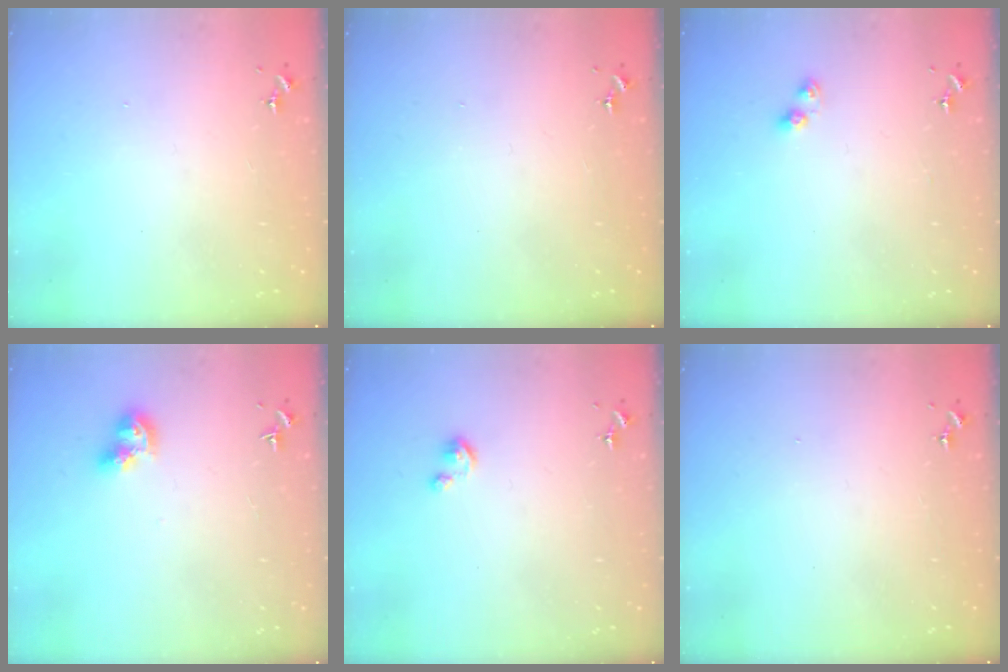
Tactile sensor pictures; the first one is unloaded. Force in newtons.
{"total": 0.0}
{"total": 4.4, "press": 4.3, "slide": 0.2}
{"total": 9.3, "press": 9.2, "slide": 1.2}
{"total": 2.6, "press": 2.6, "slide": 0.3}
{"total": 0.0}